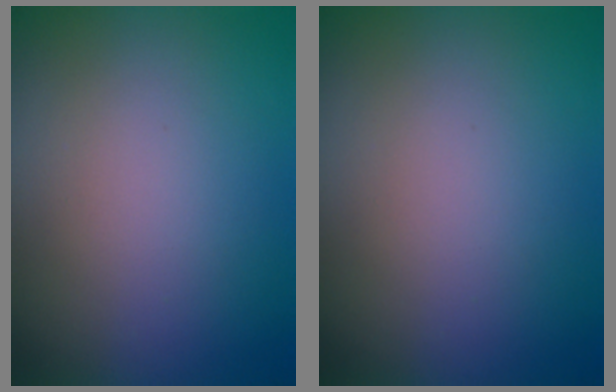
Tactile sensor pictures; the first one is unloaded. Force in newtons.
{"total": 0.0}